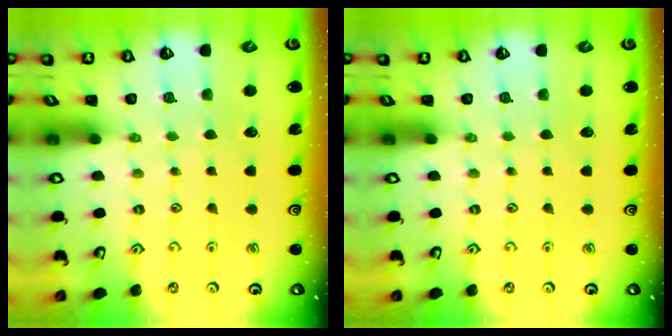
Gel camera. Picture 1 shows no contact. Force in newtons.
{"total": 0.0}